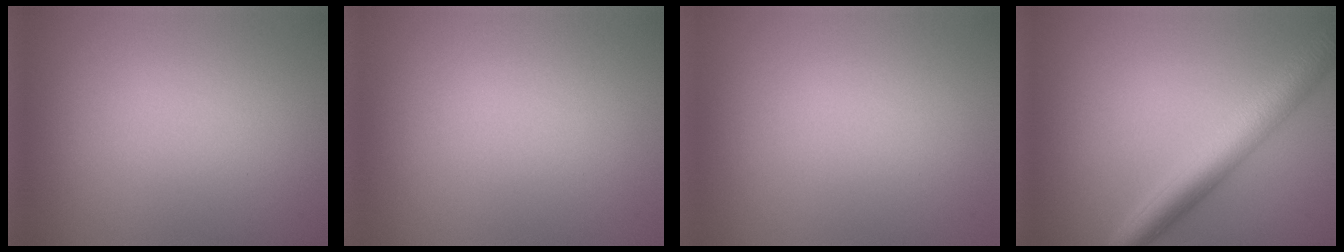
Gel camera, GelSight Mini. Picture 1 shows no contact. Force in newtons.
{"total": 0.0}
{"total": 0.0}
{"total": 6.0, "press": 6.0, "slide": 0.2}